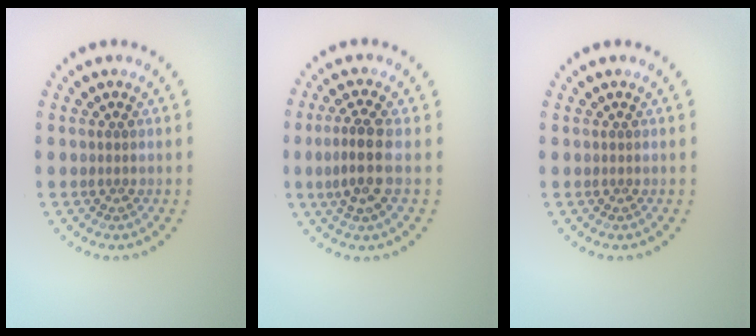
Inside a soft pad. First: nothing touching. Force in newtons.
{"total": 3.4, "press": 3.0, "slide": 1.6}
{"total": 0.0}